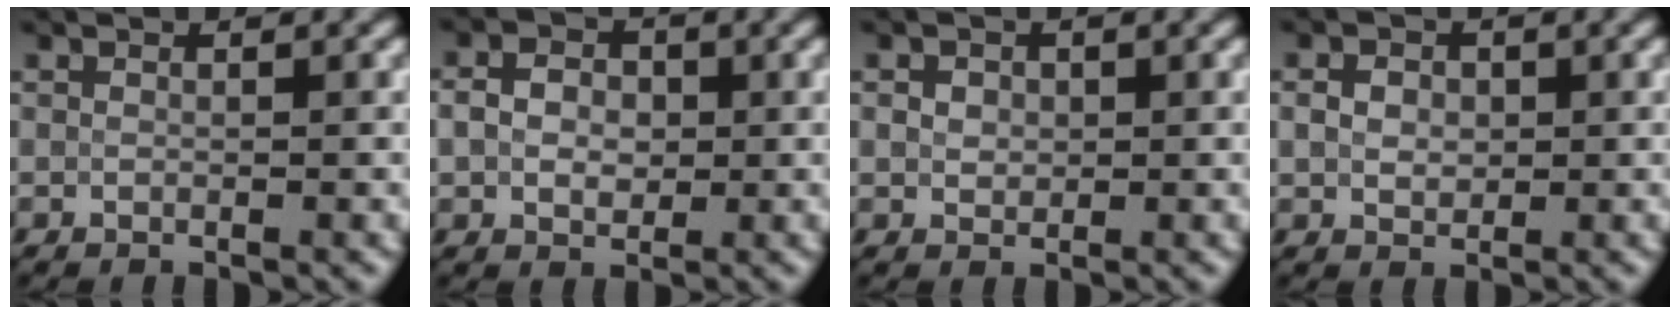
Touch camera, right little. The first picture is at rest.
{"total": 3.2, "force": [0.4, 2.5, 1.9], "torque": [-0.031, 0.001, -0.002]}
{"total": 1.3, "force": [0.4, 1.1, 0.5], "torque": [-0.003, -0.002, 0.006]}
{"total": 2.1, "force": [0.5, 1.7, 1.1], "torque": [-0.020, 0.000, 0.004]}